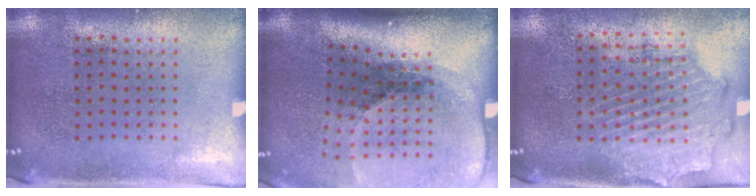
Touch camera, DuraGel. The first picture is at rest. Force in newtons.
{"total": 2.6, "press": 1.9, "slide": 1.9}
{"total": 1.9, "press": 1.7, "slide": 0.9}